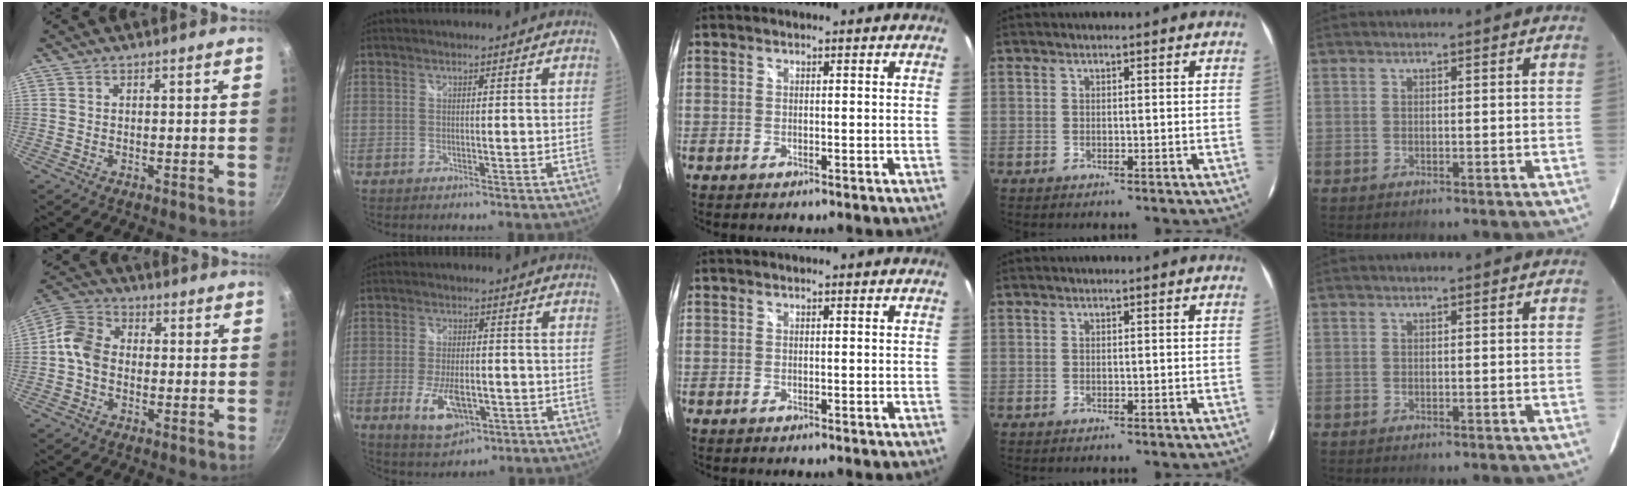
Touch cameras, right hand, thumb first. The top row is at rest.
{"thumb": {"total": 7.5, "force": [-1.0, 5.8, 4.6], "torque": [-0.074, 0.025, -0.040]}, "index": {"total": 8.5, "force": [-3.0, 4.0, 6.9], "torque": [-0.147, -0.013, -0.047]}}